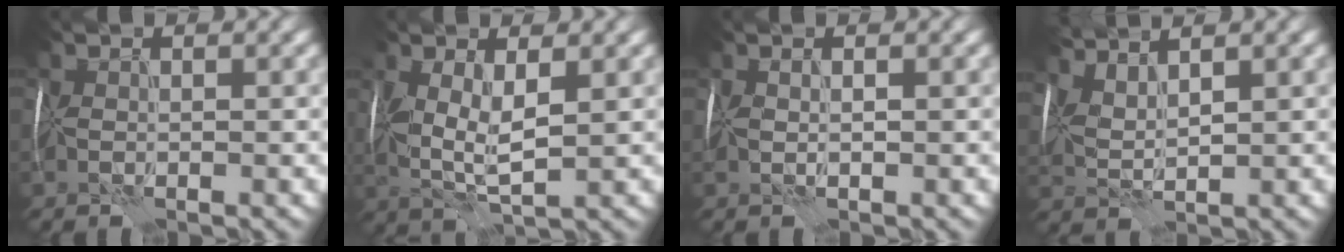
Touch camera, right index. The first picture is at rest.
{"total": 3.3, "force": [1.0, 1.4, 2.8], "torque": [-0.088, 0.002, 0.023]}
{"total": 0.6, "force": [0.3, -0.4, -0.3], "torque": [-0.008, 0.000, 0.008]}
{"total": 3.5, "force": [3.5, 0.0, 0.5], "torque": [-0.040, 0.012, 0.068]}